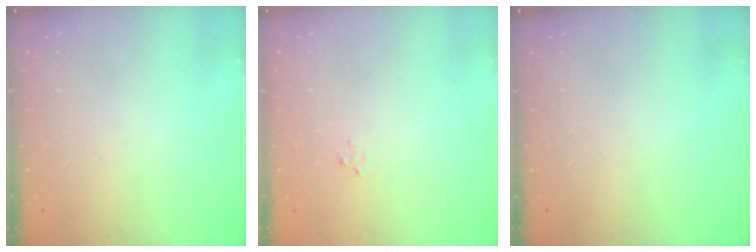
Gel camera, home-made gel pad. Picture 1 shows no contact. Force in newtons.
{"total": 2.3, "press": 2.3, "slide": 0.2}
{"total": 0.0}